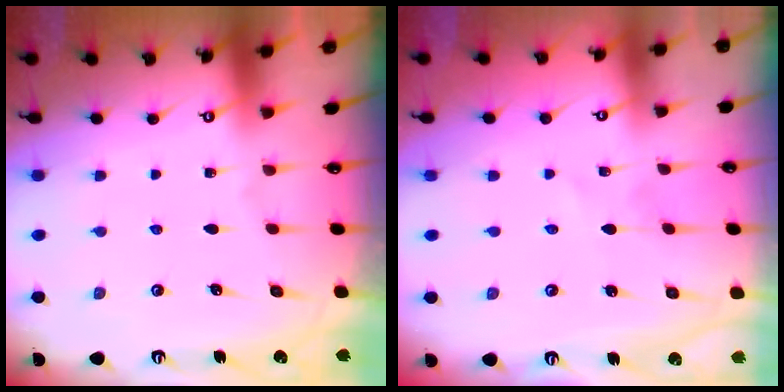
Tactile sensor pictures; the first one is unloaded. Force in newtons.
{"total": 1.2, "press": 1.2, "slide": 0.1}